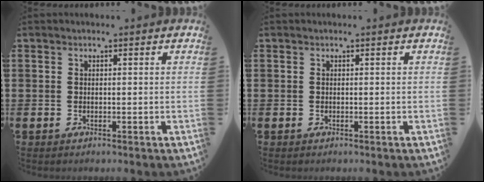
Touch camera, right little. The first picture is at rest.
{"total": 0.0}